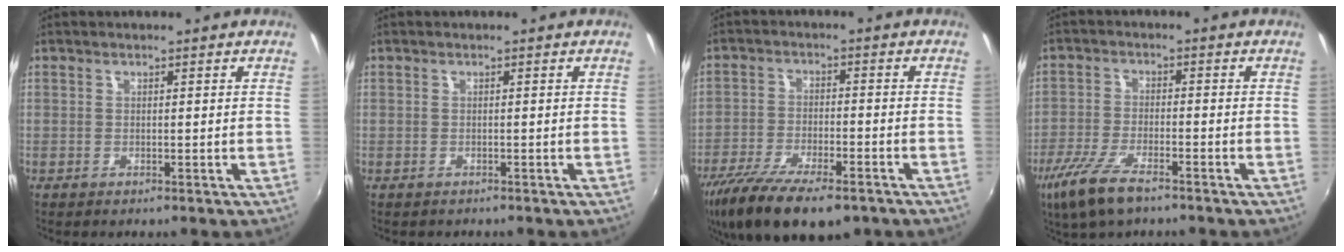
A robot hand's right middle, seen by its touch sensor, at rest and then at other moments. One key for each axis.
{"total": 0.7, "fx": -0.5, "fy": 0.4, "fz": -0.1, "tx": -0.001, "ty": -0.002, "tz": -0.007}
{"total": 17.3, "fx": -12.2, "fy": 5.9, "fz": 10.8, "tx": -0.223, "ty": -0.052, "tz": -0.207}
{"total": 9.4, "fx": -6.4, "fy": 2.7, "fz": 6.3, "tx": -0.153, "ty": -0.025, "tz": -0.126}